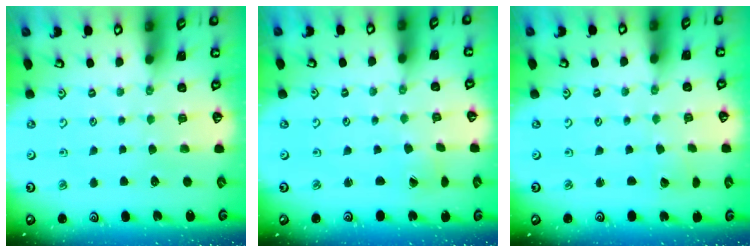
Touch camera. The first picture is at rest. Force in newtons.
{"total": 1.2, "press": 1.2, "slide": 0.1}
{"total": 1.4, "press": 1.4, "slide": 0.0}